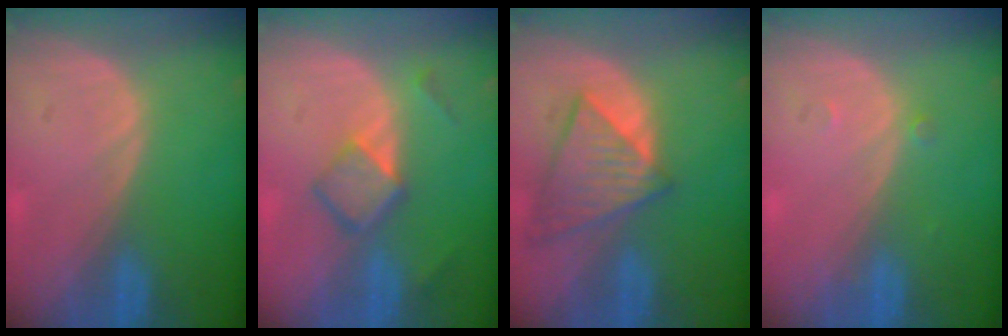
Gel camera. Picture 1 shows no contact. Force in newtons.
{"total": 5.1, "press": 4.7, "slide": 2.2}
{"total": 8.1, "press": 7.2, "slide": 3.6}
{"total": 0.7, "press": 0.7, "slide": 0.1}